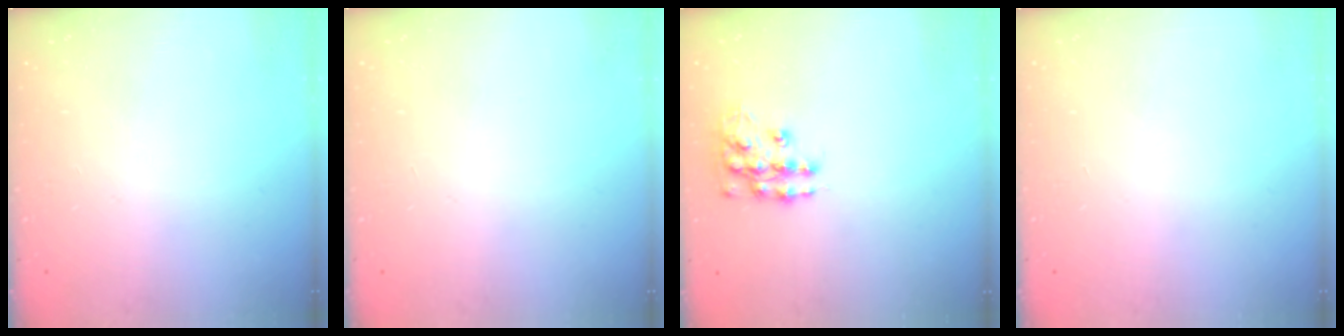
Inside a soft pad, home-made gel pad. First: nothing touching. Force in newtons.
{"total": 0.0}
{"total": 11.7, "press": 11.6, "slide": 0.8}
{"total": 0.0}